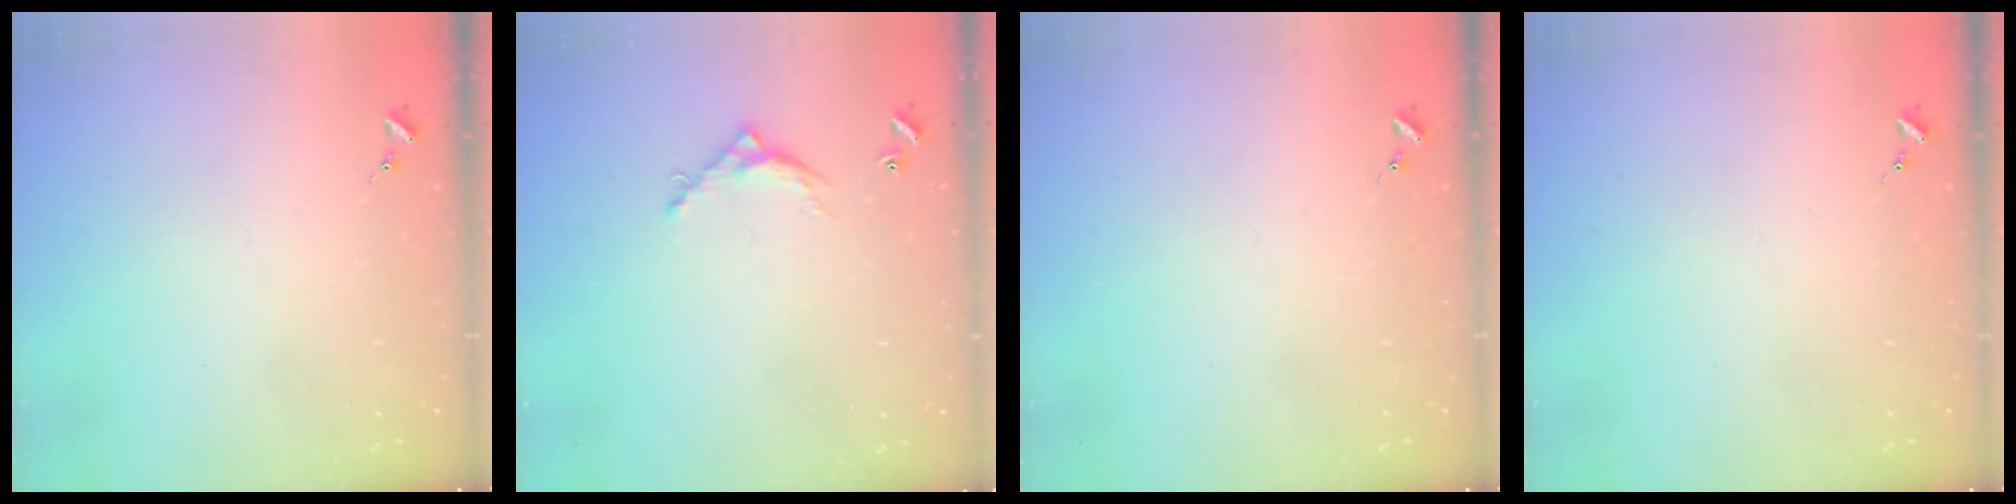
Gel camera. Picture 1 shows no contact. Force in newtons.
{"total": 6.0, "press": 6.0, "slide": 0.3}
{"total": 0.0}
{"total": 0.0}